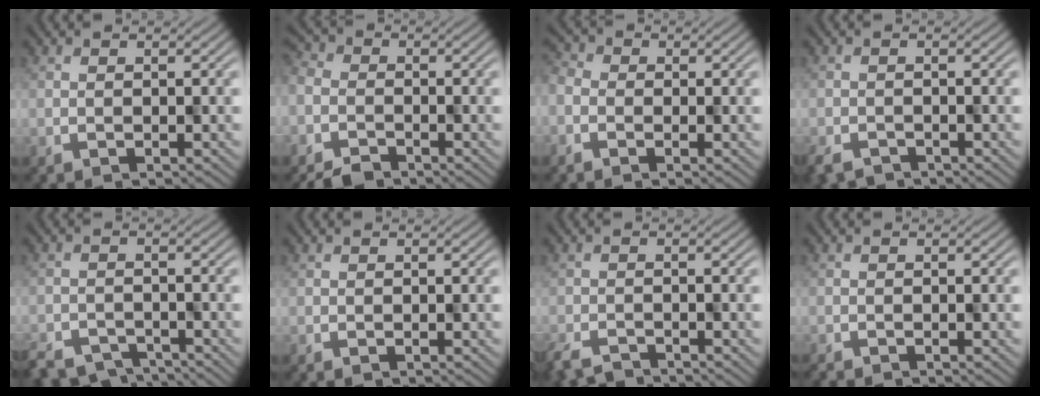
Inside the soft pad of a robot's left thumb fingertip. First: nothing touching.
{"total": 5.2, "force": [-3.8, 3.0, 2.0], "torque": [-0.048, -0.010, -0.083]}
{"total": 2.6, "force": [-1.4, 1.9, 1.2], "torque": [-0.024, -0.007, -0.032]}
{"total": 3.2, "force": [-2.8, 1.2, 0.9], "torque": [-0.016, -0.010, -0.050]}
{"total": 5.1, "force": [-4.4, 2.0, 1.5], "torque": [-0.026, -0.011, -0.077]}
{"total": 0.0}
{"total": 4.0, "force": [-3.6, 1.2, 1.2], "torque": [-0.024, -0.010, -0.069]}
{"total": 0.8, "force": [-0.8, 0.0, 0.0], "torque": [0.001, -0.001, -0.011]}